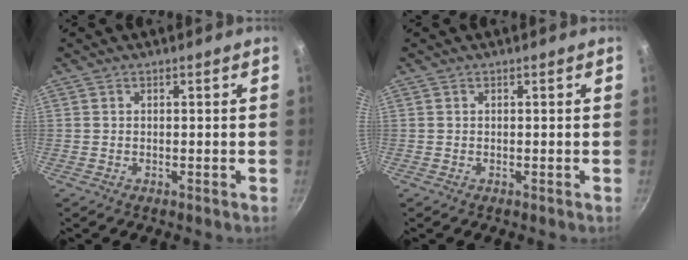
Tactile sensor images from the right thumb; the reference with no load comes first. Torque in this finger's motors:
{"motor_torque": [-0.11, 0.10, 0.04, -0.04, 0.01]}